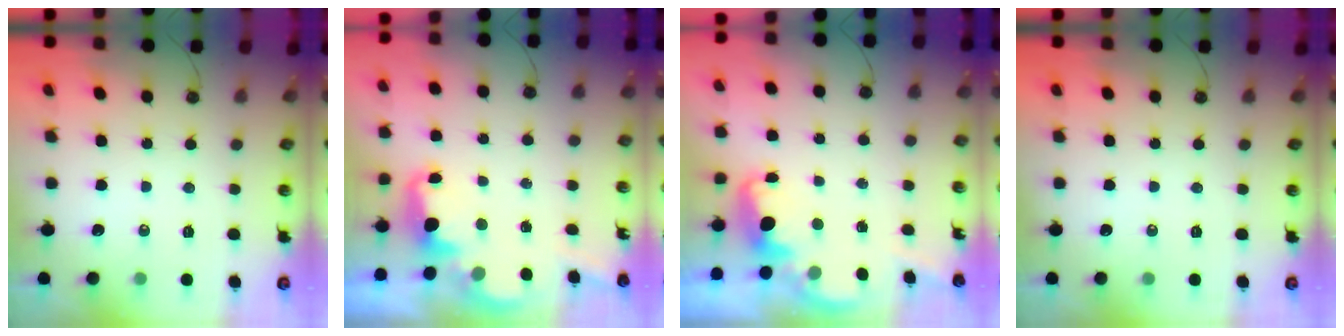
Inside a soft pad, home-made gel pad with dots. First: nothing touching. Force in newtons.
{"total": 2.4, "press": 2.4, "slide": 0.5}
{"total": 2.8, "press": 2.6, "slide": 0.8}
{"total": 0.0}